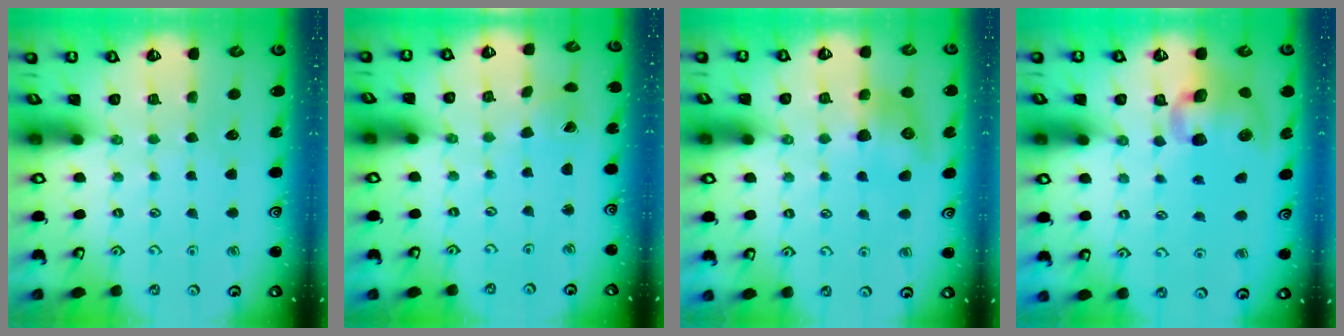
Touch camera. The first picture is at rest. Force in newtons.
{"total": 1.5, "press": 1.5, "slide": 0.3}
{"total": 9.7, "press": 9.7, "slide": 0.4}
{"total": 13.5, "press": 13.4, "slide": 1.7}